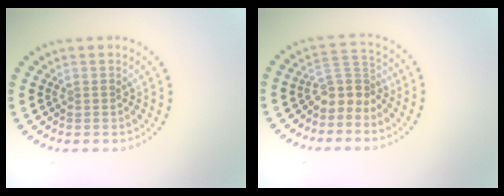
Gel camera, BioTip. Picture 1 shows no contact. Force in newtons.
{"total": 3.0, "press": 2.0, "slide": 2.2}